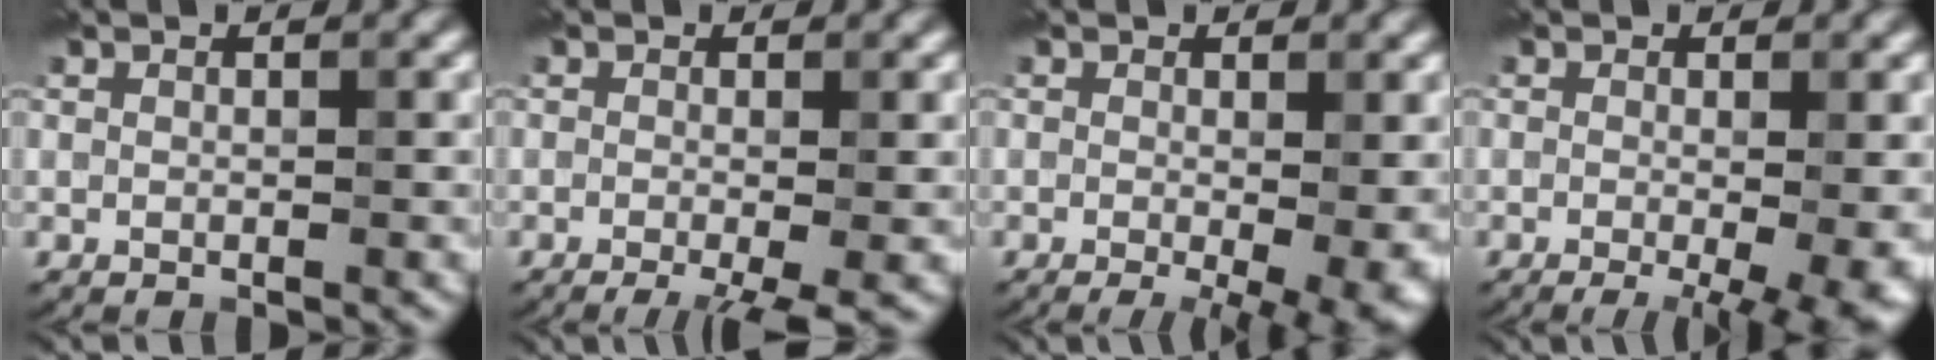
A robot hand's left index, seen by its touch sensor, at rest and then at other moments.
{"total": 3.7, "force": [-1.5, 0.9, 3.3], "torque": [-0.042, -0.009, -0.024]}
{"total": 6.3, "force": [-1.6, 2.0, 5.8], "torque": [-0.055, -0.012, -0.012]}
{"total": 7.1, "force": [-2.0, 2.3, 6.4], "torque": [-0.057, -0.009, -0.022]}